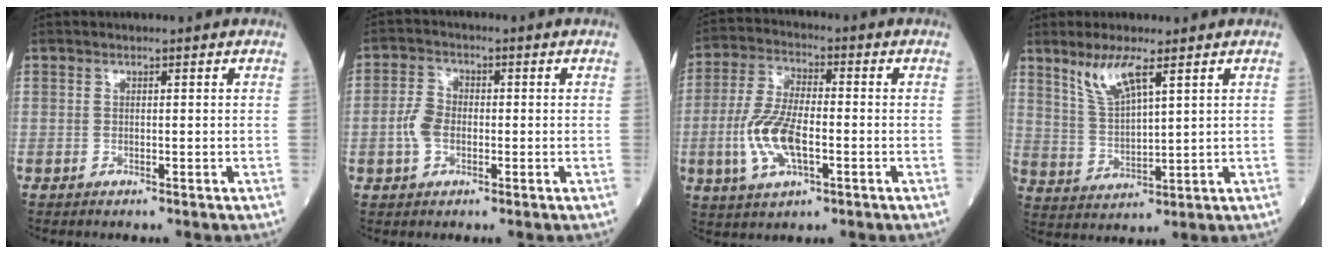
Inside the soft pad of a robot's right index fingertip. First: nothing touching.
{"total": 4.3, "force": [-0.9, 2.9, 3.0], "torque": [-0.074, 0.012, -0.023]}
{"total": 10.2, "force": [-2.5, 3.8, 9.2], "torque": [-0.202, 0.000, -0.049]}
{"total": 6.9, "force": [4.4, 1.0, 5.2], "torque": [-0.111, -0.005, 0.094]}